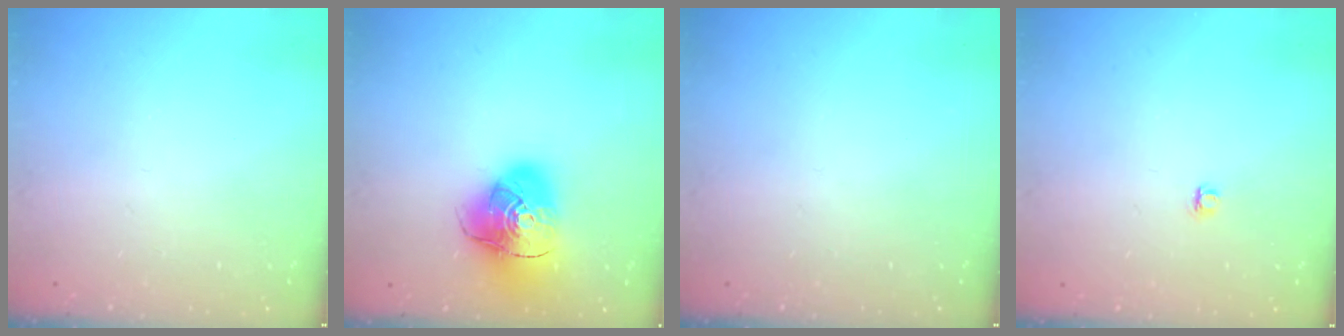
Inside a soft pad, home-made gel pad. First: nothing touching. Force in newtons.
{"total": 15.6, "press": 15.4, "slide": 2.4}
{"total": 0.0}
{"total": 3.8, "press": 3.8, "slide": 0.5}